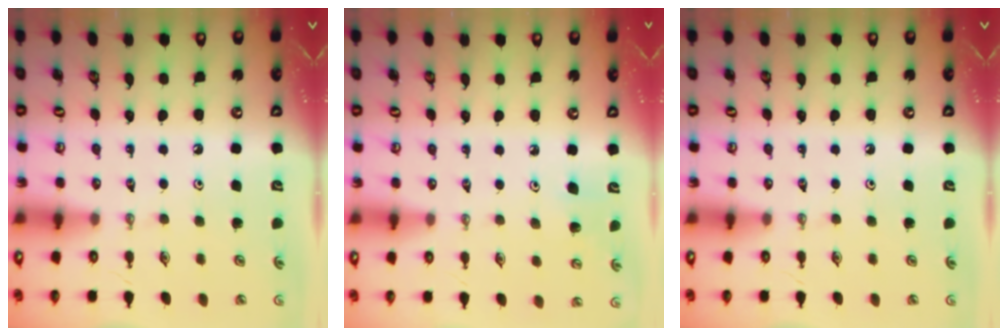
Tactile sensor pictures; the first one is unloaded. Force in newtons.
{"total": 4.6, "press": 4.4, "slide": 1.2}
{"total": 0.0}